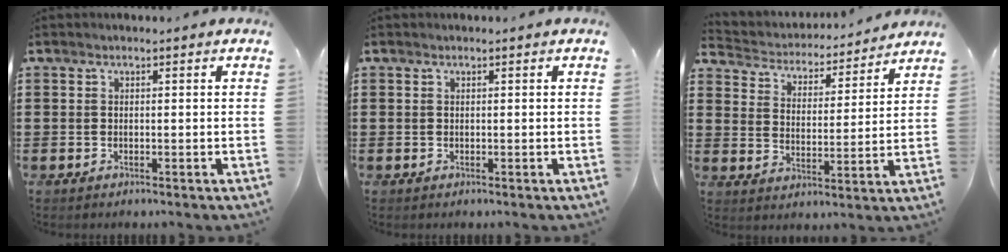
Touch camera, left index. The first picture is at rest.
{"total": 0.0}
{"total": 3.6, "force": [3.5, 0.6, -0.1], "torque": [-0.024, -0.033, 0.053]}